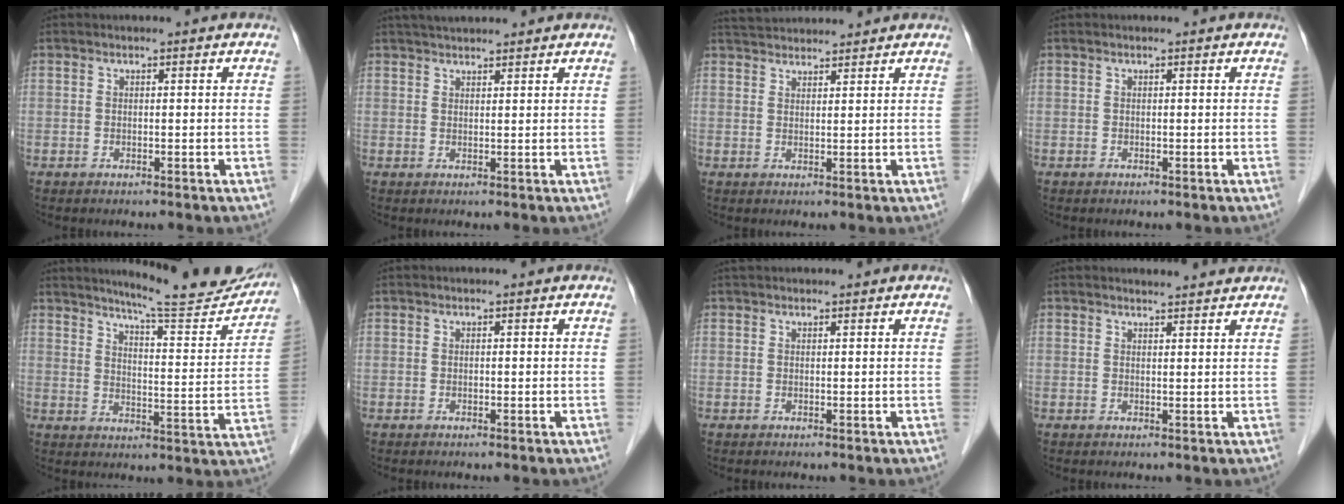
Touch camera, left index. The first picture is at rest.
{"total": 5.8, "force": [5.3, 0.8, 2.2], "torque": [-0.035, 0.038, 0.082]}
{"total": 7.1, "force": [6.9, 0.8, 1.7], "torque": [-0.034, 0.039, 0.110]}
{"total": 0.0}
{"total": 17.6, "force": [16.5, 1.2, 6.2], "torque": [-0.088, -0.056, 0.207]}
{"total": 0.0}
{"total": 2.8, "force": [2.6, 0.4, 1.0], "torque": [-0.010, 0.035, 0.040]}
{"total": 4.3, "force": [4.2, 0.1, 0.8], "torque": [-0.016, 0.008, 0.048]}